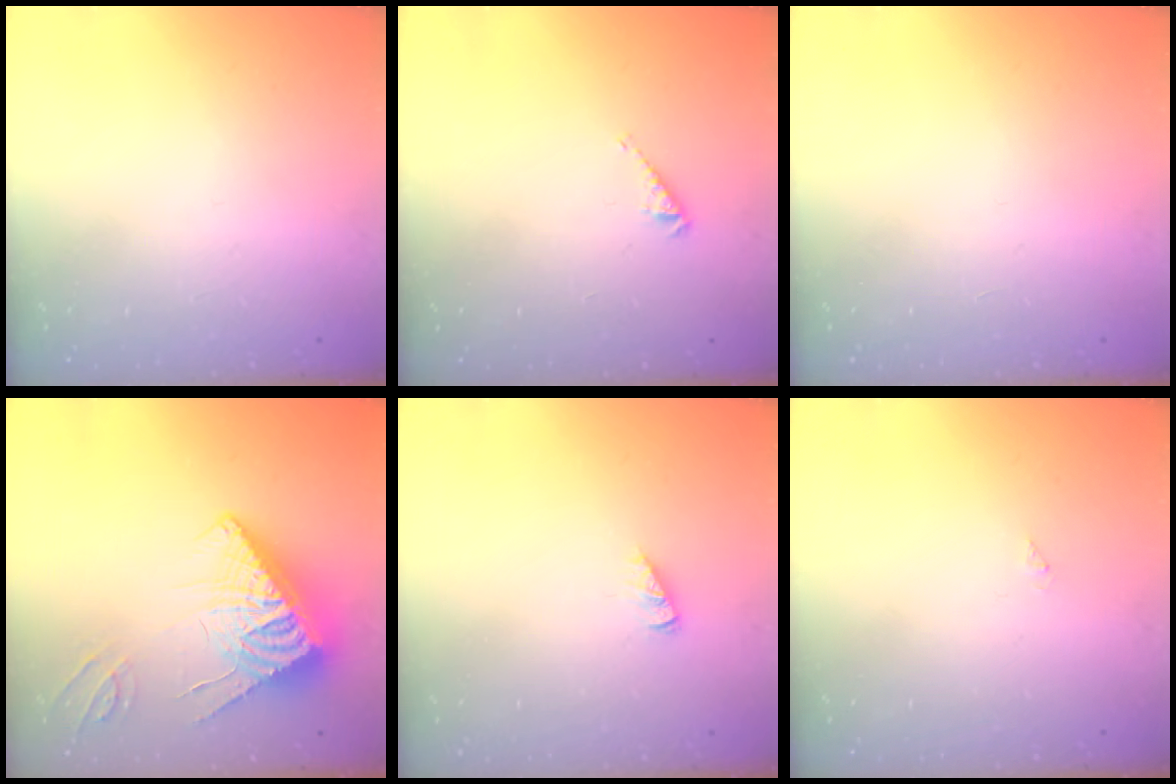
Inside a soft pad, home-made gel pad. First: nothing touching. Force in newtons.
{"total": 2.9, "press": 2.9, "slide": 0.5}
{"total": 0.0}
{"total": 13.5, "press": 13.3, "slide": 2.0}
{"total": 2.0, "press": 2.0, "slide": 0.3}
{"total": 0.0}